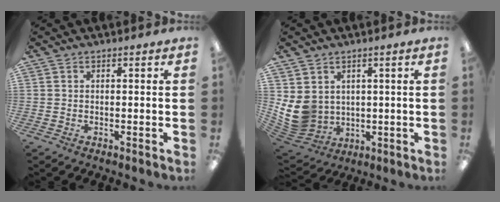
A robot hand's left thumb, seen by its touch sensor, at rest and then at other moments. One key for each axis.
{"total": 9.5, "fx": 1.3, "fy": 8.6, "fz": 3.9, "tx": -0.117, "ty": -0.016, "tz": 0.033}